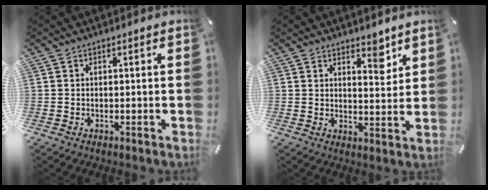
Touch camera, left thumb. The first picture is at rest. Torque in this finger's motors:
{"motor_torque": [0.22, -0.29, 0.08, 0.44, -0.05]}